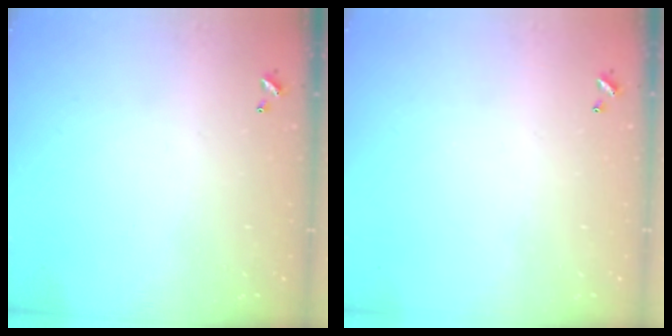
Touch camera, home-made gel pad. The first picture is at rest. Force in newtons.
{"total": 0.0}